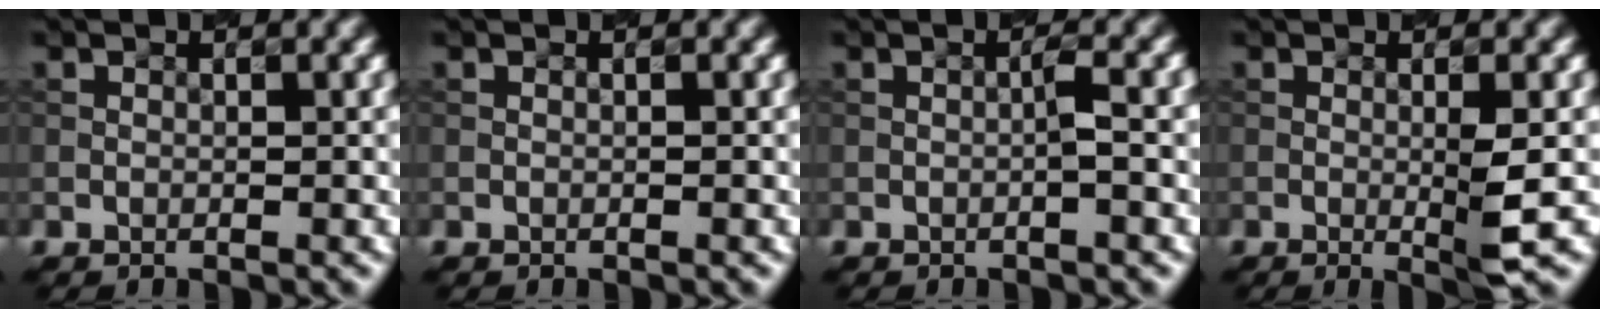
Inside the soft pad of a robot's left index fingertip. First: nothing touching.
{"total": 0.0}
{"total": 1.4, "force": [-0.2, 0.1, 1.4], "torque": [-0.021, 0.008, -0.008]}
{"total": 3.0, "force": [-0.2, 0.4, 2.9], "torque": [-0.046, -0.007, -0.005]}